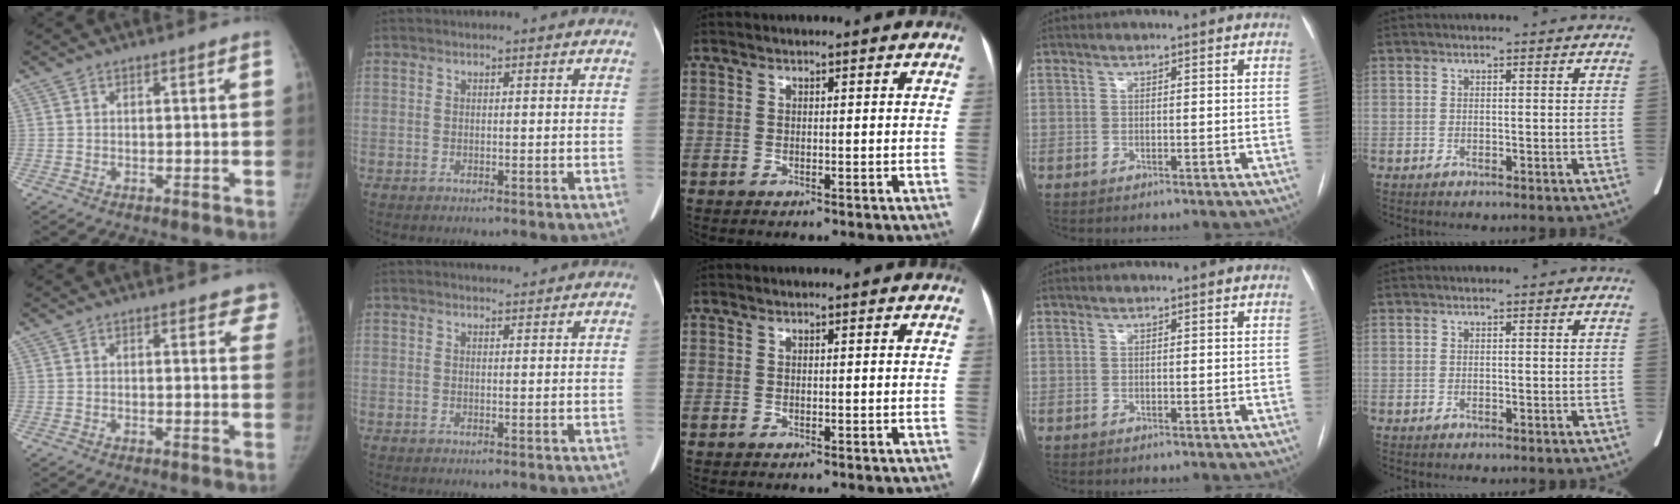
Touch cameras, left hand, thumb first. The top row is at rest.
{"thumb": {"total": 3.7, "force": [3.1, 1.8, 1.2], "torque": [0.024, -0.011, 0.018]}, "index": {"total": 1.5, "force": [1.5, 0.2, 0.0], "torque": [-0.009, 0.005, 0.026]}}